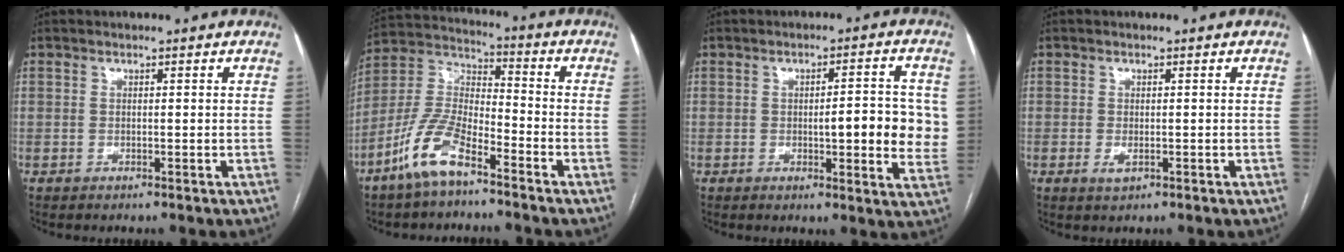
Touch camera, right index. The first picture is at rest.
{"total": 10.8, "force": [-7.2, 3.3, 7.4], "torque": [-0.170, 0.000, -0.146]}
{"total": 9.0, "force": [-0.1, 1.9, 8.8], "torque": [-0.106, 0.008, -0.003]}
{"total": 1.5, "force": [-0.6, 0.7, 1.2], "torque": [-0.020, -0.003, -0.008]}